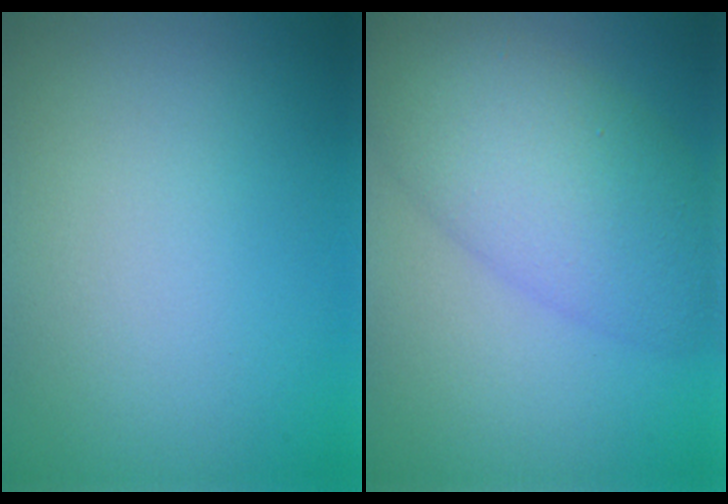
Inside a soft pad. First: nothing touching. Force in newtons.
{"total": 7.6, "press": 7.6, "slide": 0.2}